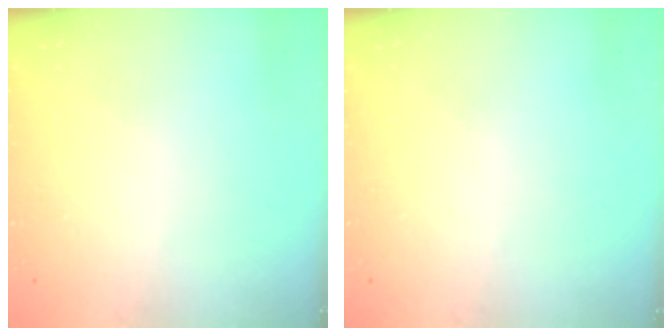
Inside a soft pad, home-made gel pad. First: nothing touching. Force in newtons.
{"total": 0.0}